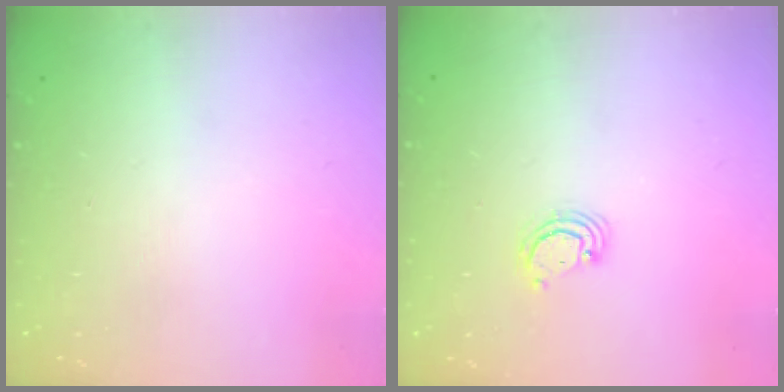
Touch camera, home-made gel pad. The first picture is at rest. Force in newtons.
{"total": 2.5, "press": 2.5, "slide": 0.3}